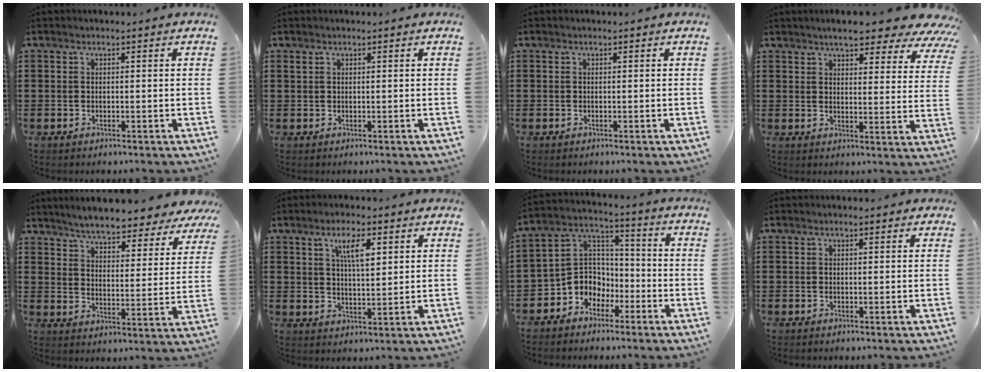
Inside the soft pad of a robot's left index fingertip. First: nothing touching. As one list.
[{"total": 0.6, "force": [0.4, 0.4, 0.2], "torque": [-0.007, 0.003, 0.008]}, {"total": 0.0}, {"total": 6.5, "force": [5.5, 1.0, 3.4], "torque": [-0.068, -0.026, 0.093]}, {"total": 5.4, "force": [5.2, 0.0, 1.3], "torque": [-0.051, -0.038, 0.088]}, {"total": 5.7, "force": [2.9, 1.9, 4.5], "torque": [-0.082, 0.002, 0.046]}, {"total": 6.4, "force": [-3.3, 5.5, 0.4], "torque": [-0.035, 0.007, -0.068]}, {"total": 0.5, "force": [0.3, 0.2, 0.3], "torque": [-0.007, 0.003, 0.006]}]